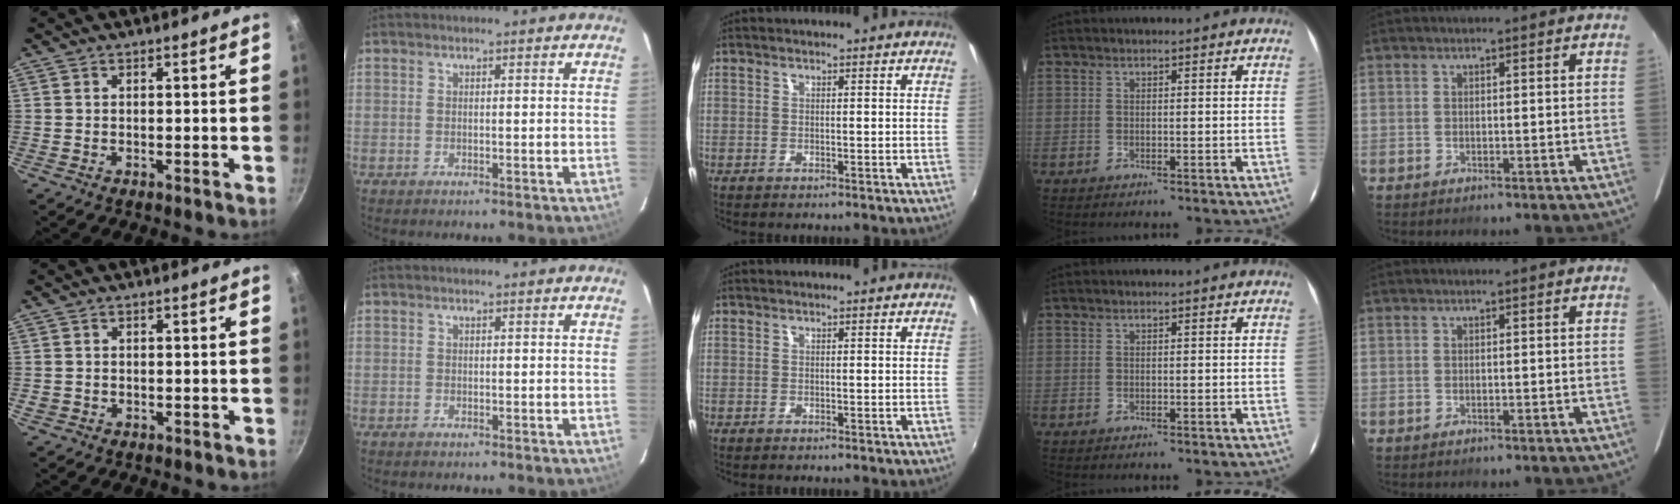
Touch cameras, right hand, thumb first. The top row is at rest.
{"thumb": {"total": 1.0, "force": [-0.2, 1.0, 0.3], "torque": [-0.006, 0.002, -0.002]}}